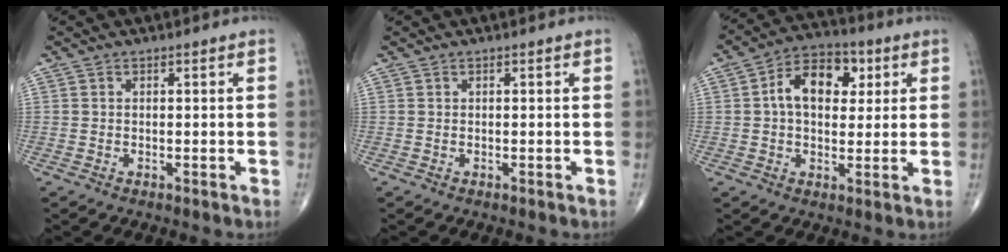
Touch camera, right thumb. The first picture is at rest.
{"total": 0.0}
{"total": 11.7, "force": [2.7, 7.7, 8.5], "torque": [-0.110, 0.012, 0.035]}